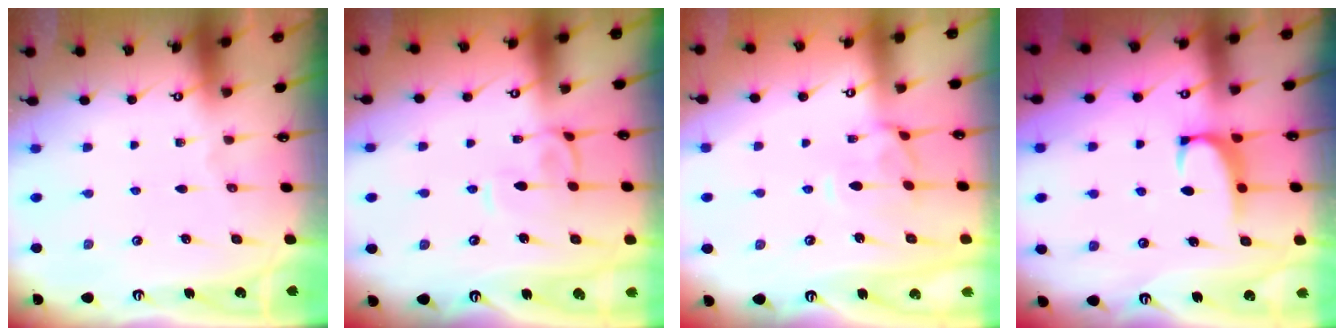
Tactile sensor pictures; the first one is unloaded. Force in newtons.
{"total": 0.9, "press": 0.6, "slide": 0.7}
{"total": 1.7, "press": 1.4, "slide": 0.9}
{"total": 1.5, "press": 1.2, "slide": 1.0}